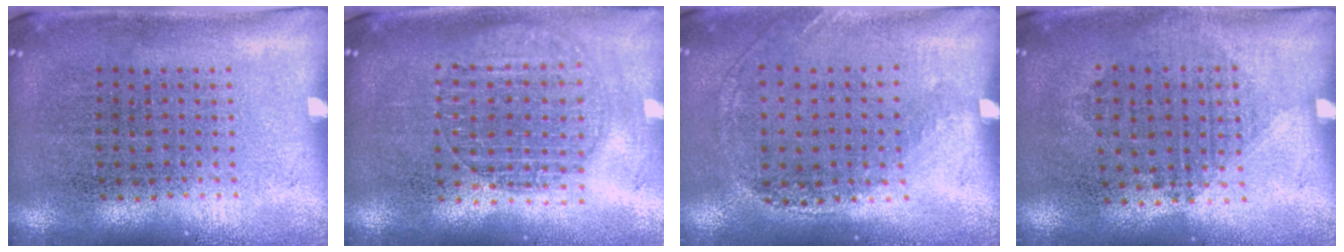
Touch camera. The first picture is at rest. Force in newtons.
{"total": 1.8, "press": 1.5, "slide": 0.8}
{"total": 1.2, "press": 1.0, "slide": 0.8}
{"total": 1.0, "press": 0.9, "slide": 0.4}